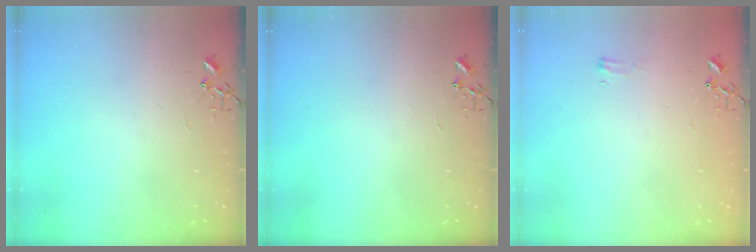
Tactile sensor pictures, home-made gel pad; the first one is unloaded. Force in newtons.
{"total": 0.0}
{"total": 4.4, "press": 4.3, "slide": 0.5}